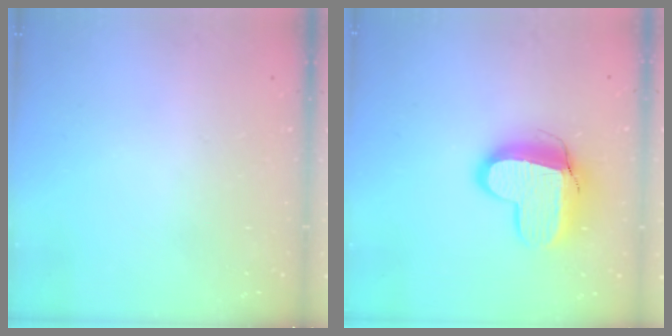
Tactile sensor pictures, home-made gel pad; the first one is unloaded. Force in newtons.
{"total": 12.8, "press": 12.8, "slide": 1.3}